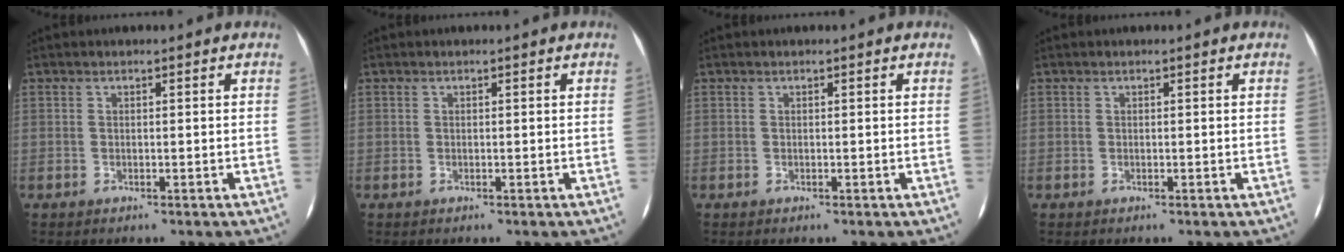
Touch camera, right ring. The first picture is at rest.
{"total": 0.0}
{"total": 0.0}
{"total": 0.0}